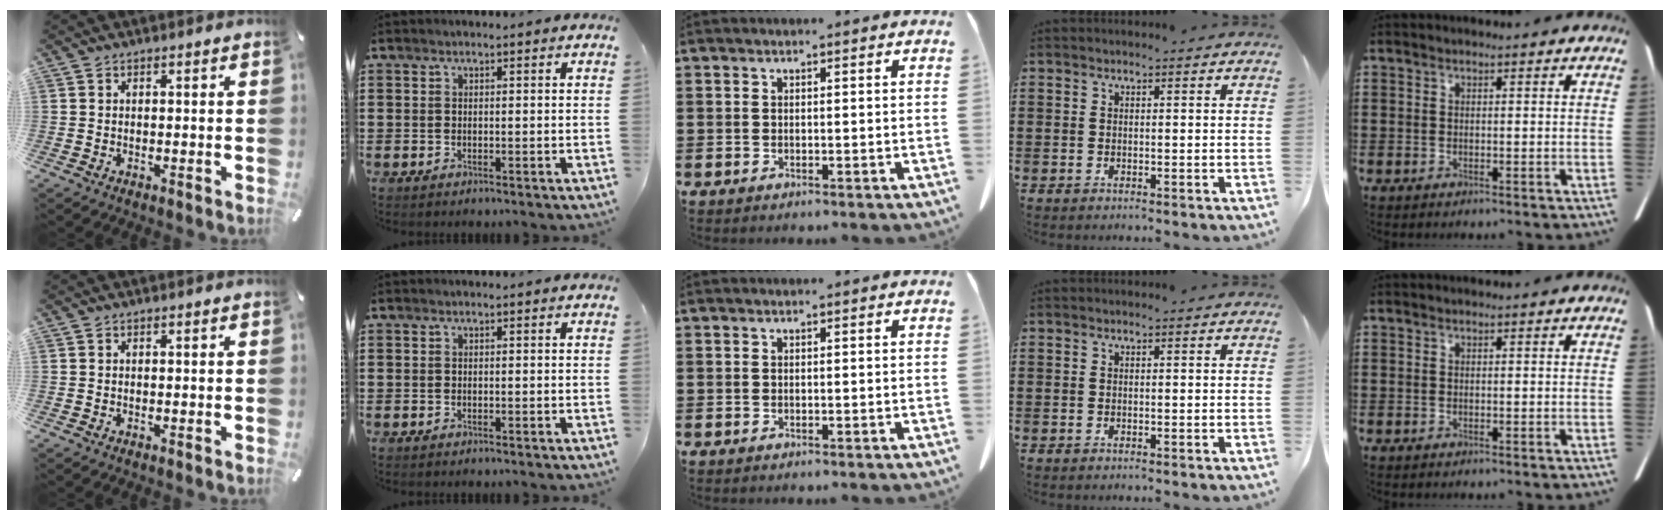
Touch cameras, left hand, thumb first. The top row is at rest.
{}